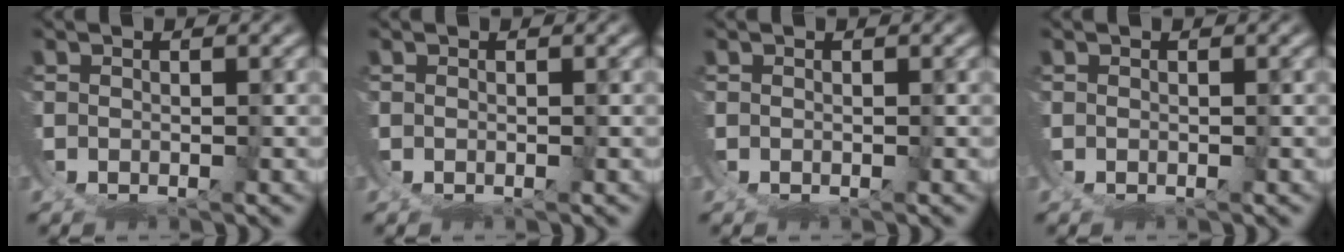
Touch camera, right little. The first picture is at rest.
{"total": 0.0}
{"total": 0.0}
{"total": 0.0}